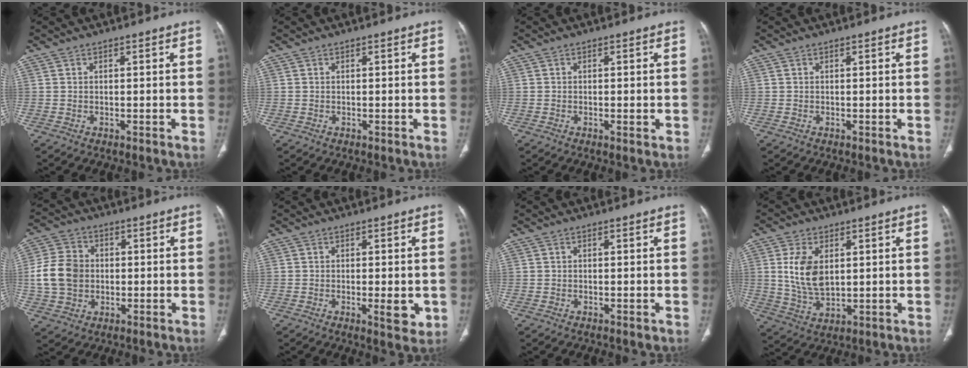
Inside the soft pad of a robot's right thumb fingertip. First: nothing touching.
{"total": 0.0}
{"total": 1.3, "force": [-0.3, 0.5, 1.2], "torque": [-0.017, -0.002, -0.004]}
{"total": 0.0}
{"total": 10.6, "force": [-0.2, 8.7, 6.0], "torque": [-0.101, 0.013, -0.005]}
{"total": 5.1, "force": [-1.1, 1.8, 4.6], "torque": [-0.055, -0.008, -0.011]}
{"total": 0.7, "force": [-0.3, 0.3, 0.5], "torque": [-0.006, -0.001, -0.005]}
{"total": 9.5, "force": [1.8, 5.6, 7.5], "torque": [-0.140, -0.012, 0.047]}